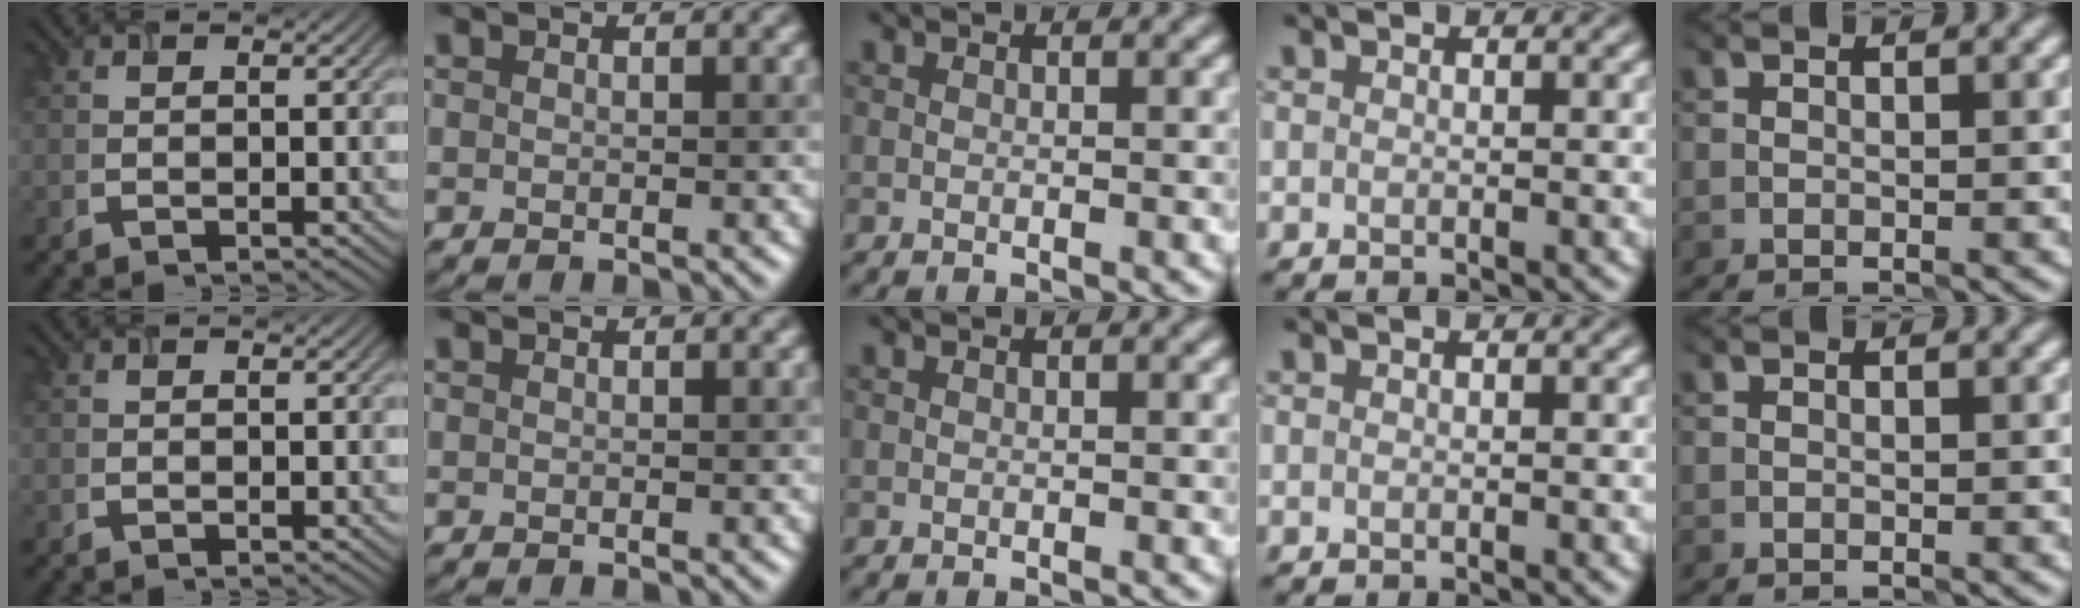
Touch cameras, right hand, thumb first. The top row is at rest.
{}